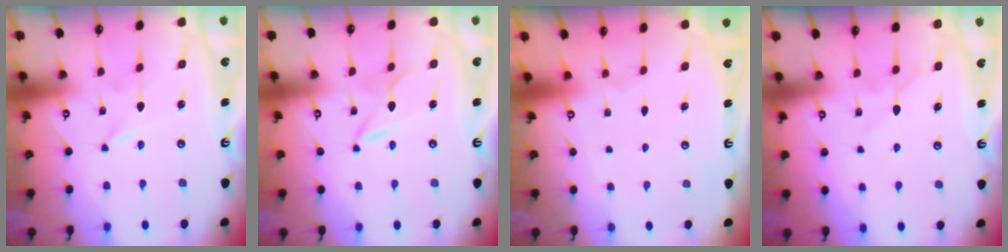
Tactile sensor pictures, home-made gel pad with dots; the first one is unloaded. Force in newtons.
{"total": 2.5, "press": 2.5, "slide": 0.3}
{"total": 0.0}
{"total": 6.7, "press": 6.7, "slide": 0.6}